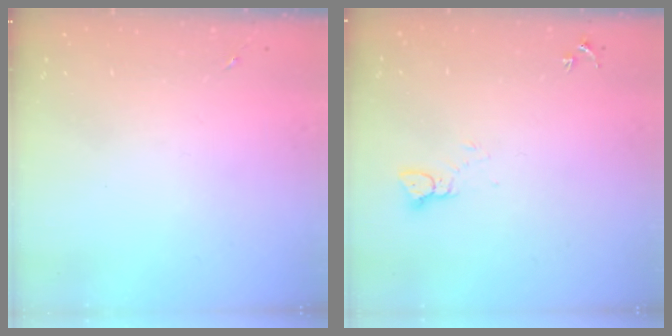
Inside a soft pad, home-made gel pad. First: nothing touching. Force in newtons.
{"total": 2.6, "press": 2.6, "slide": 0.1}